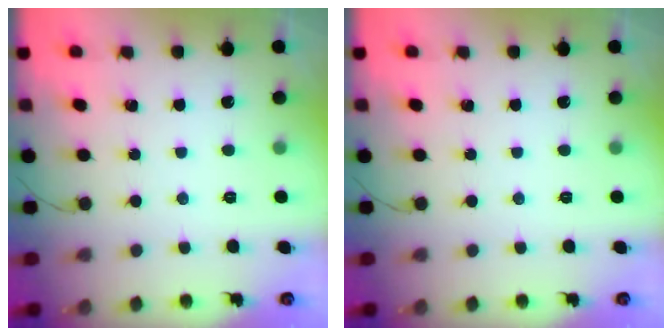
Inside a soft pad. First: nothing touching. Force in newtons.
{"total": 0.0}